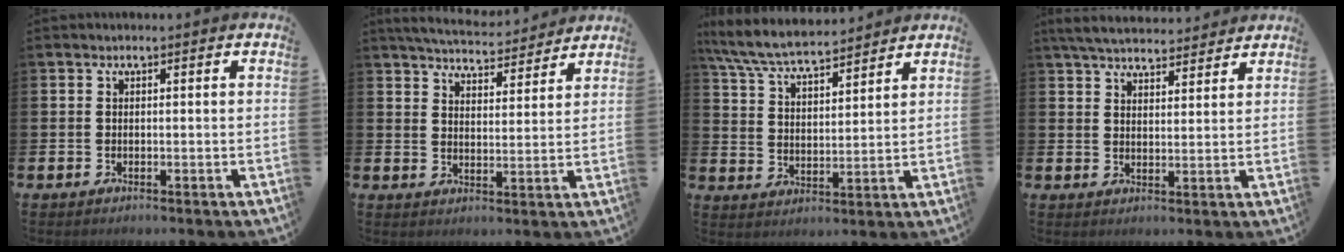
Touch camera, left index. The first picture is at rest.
{"total": 5.3, "force": [5.2, 0.8, 0.5], "torque": [-0.021, -0.035, 0.091]}
{"total": 7.4, "force": [7.0, 0.9, 2.1], "torque": [-0.070, -0.037, 0.125]}
{"total": 5.4, "force": [5.2, 1.0, 1.1], "torque": [-0.033, -0.025, 0.092]}